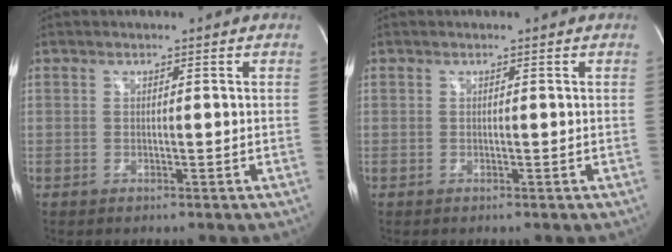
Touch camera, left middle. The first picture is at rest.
{"total": 0.0}